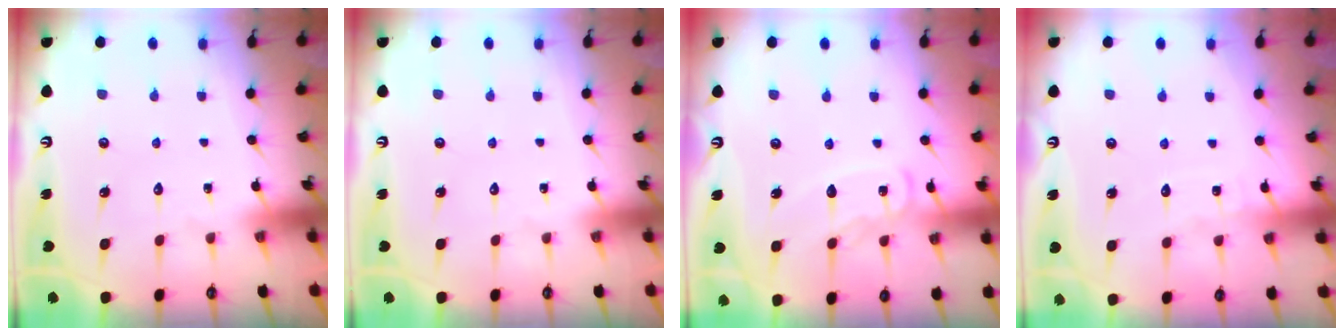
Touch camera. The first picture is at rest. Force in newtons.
{"total": 0.0}
{"total": 8.5, "press": 8.5, "slide": 0.7}
{"total": 3.0, "press": 3.0, "slide": 0.3}